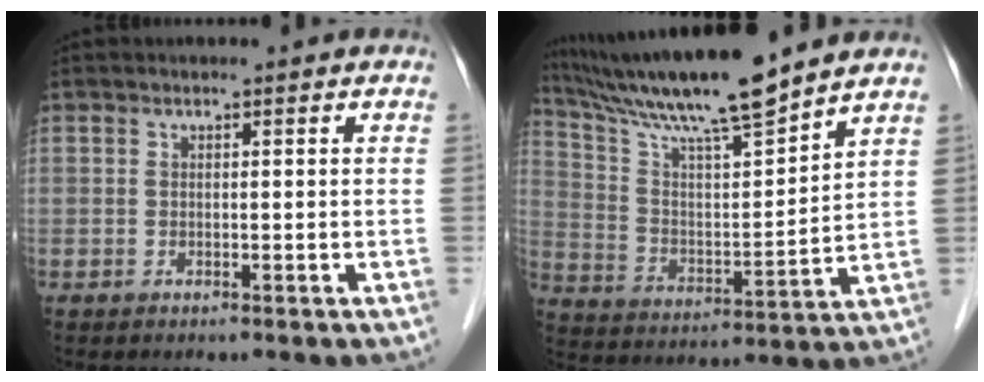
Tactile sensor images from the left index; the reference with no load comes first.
{"total": 16.2, "force": [13.9, -0.4, 8.4], "torque": [-0.156, 0.003, 0.248]}